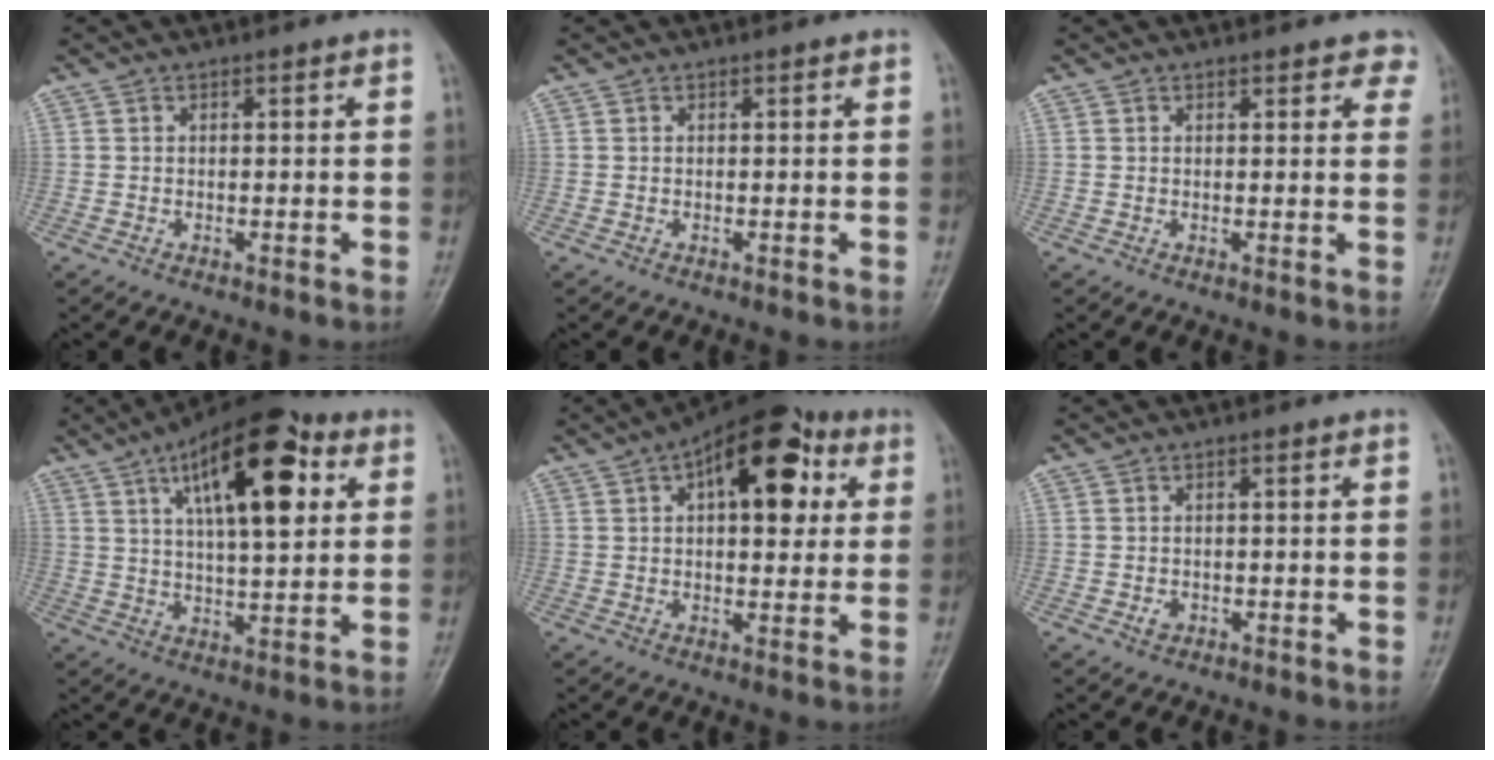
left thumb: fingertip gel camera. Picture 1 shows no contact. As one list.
[{"total": 0.0}, {"total": 3.4, "force": [2.7, 1.5, 1.5], "torque": [0.012, -0.007, 0.021]}, {"total": 18.5, "force": [7.0, 7.4, 15.4], "torque": [-0.214, -0.007, 0.105]}, {"total": 14.7, "force": [5.0, 7.5, 11.6], "torque": [-0.119, 0.010, 0.063]}, {"total": 1.4, "force": [-0.4, 1.1, 0.8], "torque": [-0.007, 0.003, -0.006]}]